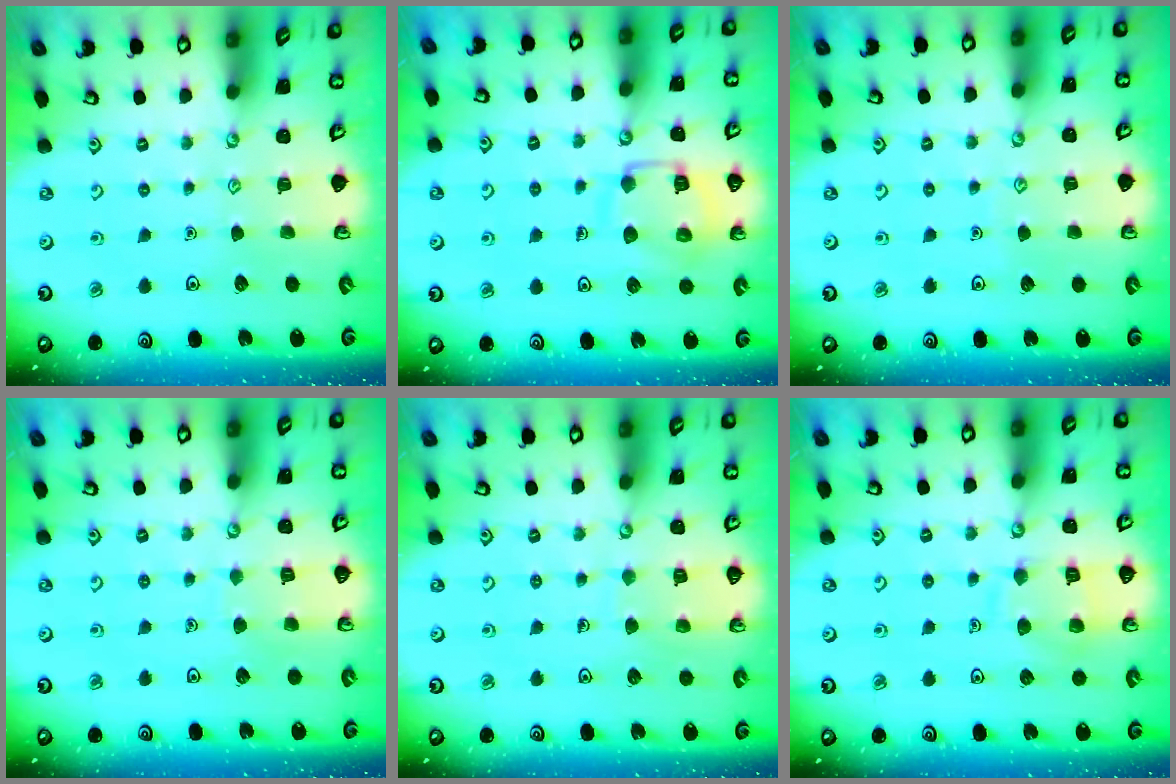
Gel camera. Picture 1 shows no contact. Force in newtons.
{"total": 13.7, "press": 13.6, "slide": 1.3}
{"total": 2.6, "press": 2.5, "slide": 0.3}
{"total": 5.8, "press": 5.8, "slide": 0.4}
{"total": 5.7, "press": 5.7, "slide": 0.5}
{"total": 10.7, "press": 10.6, "slide": 1.1}